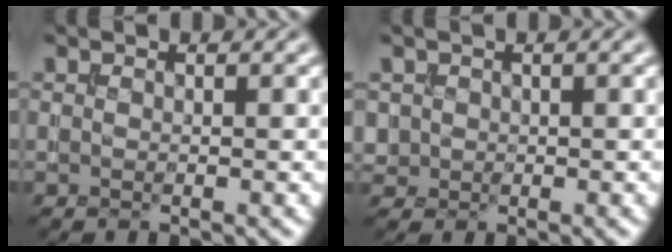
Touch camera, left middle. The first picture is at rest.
{"total": 1.1, "force": [0.1, 1.1, 0.1], "torque": [0.004, -0.005, 0.005]}